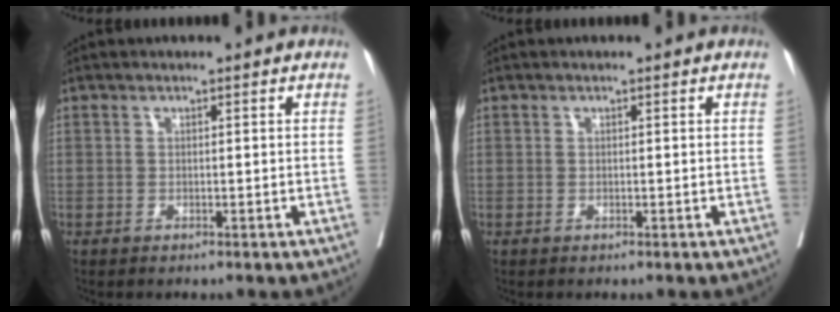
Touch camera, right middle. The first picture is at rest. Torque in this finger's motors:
{"motor_torque": [-0.03, 0.00, 0.01, 0.01]}